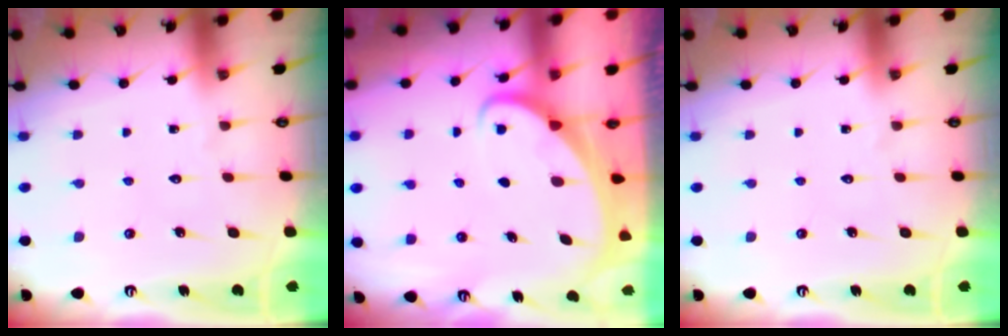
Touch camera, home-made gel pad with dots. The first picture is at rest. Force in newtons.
{"total": 2.7, "press": 2.7, "slide": 0.4}
{"total": 0.0}